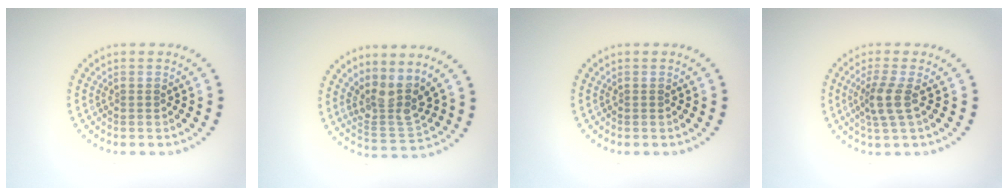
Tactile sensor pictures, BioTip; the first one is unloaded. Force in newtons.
{"total": 3.5, "press": 2.8, "slide": 2.1}
{"total": 0.0}
{"total": 2.8, "press": 2.1, "slide": 1.8}